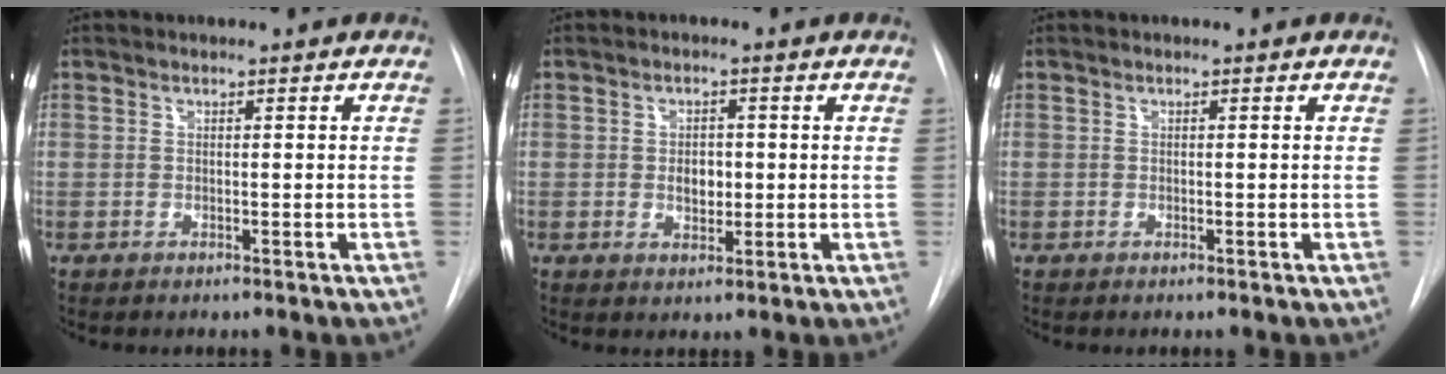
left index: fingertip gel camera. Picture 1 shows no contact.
{"total": 3.1, "force": [0.0, 2.1, 2.3], "torque": [-0.031, 0.000, 0.003]}
{"total": 0.0}